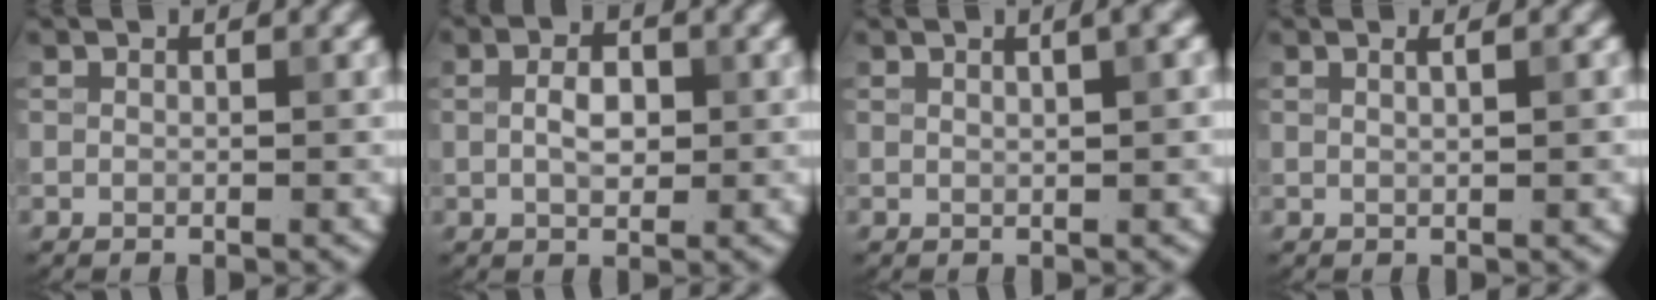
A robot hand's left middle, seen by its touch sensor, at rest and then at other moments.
{"total": 2.6, "force": [0.1, 1.5, 2.2], "torque": [-0.043, 0.003, 0.001]}
{"total": 2.1, "force": [0.8, 0.4, 1.9], "torque": [-0.021, 0.006, 0.007]}
{"total": 1.7, "force": [0.7, 0.6, 1.5], "torque": [-0.008, 0.000, -0.002]}